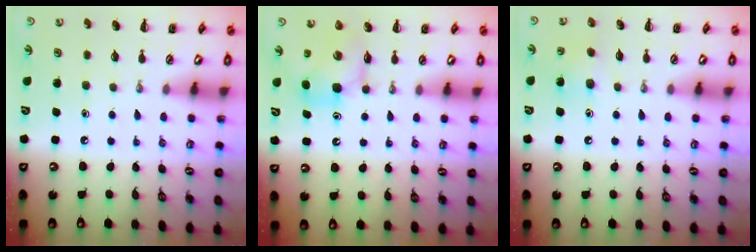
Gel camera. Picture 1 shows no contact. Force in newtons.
{"total": 8.1, "press": 8.0, "slide": 1.1}
{"total": 6.5, "press": 6.3, "slide": 1.7}